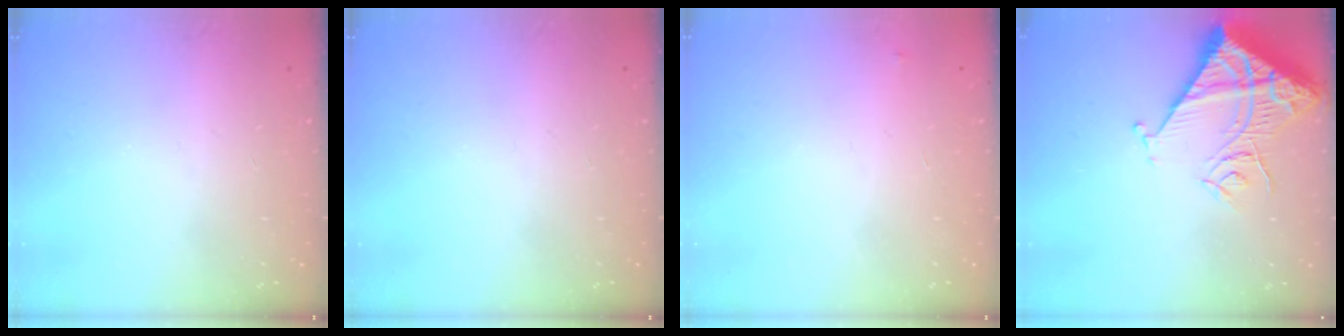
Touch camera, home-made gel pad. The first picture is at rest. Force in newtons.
{"total": 0.0}
{"total": 2.5, "press": 2.5, "slide": 0.4}
{"total": 14.6, "press": 14.5, "slide": 1.4}